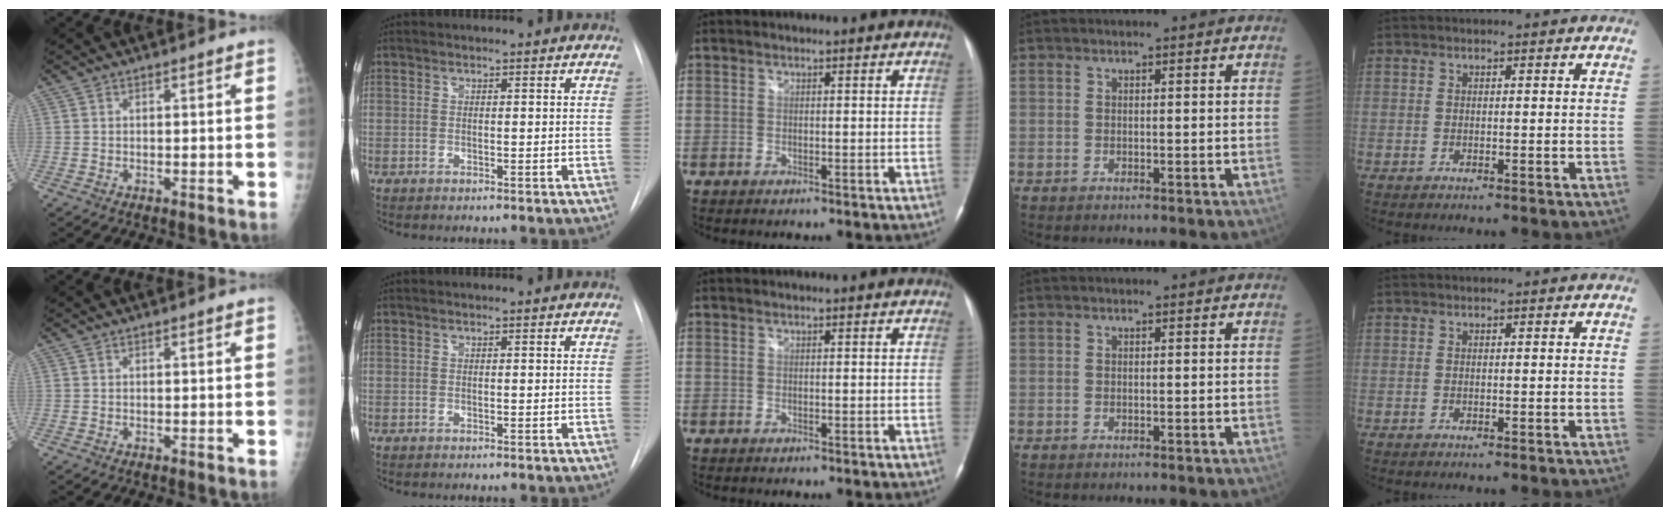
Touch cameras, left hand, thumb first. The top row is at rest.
{}